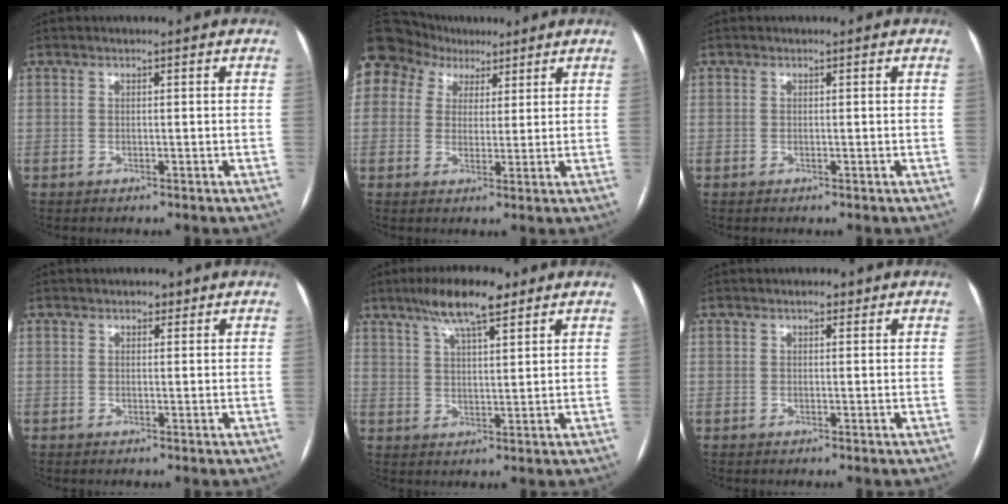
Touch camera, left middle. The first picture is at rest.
{"total": 16.0, "force": [8.7, 12.5, 5.1], "torque": [-0.165, 0.074, 0.163]}
{"total": 0.0}
{"total": 1.6, "force": [1.1, 0.8, 0.8], "torque": [-0.014, 0.004, 0.014]}
{"total": 9.0, "force": [6.2, 1.7, 6.3], "torque": [-0.116, 0.014, 0.106]}
{"total": 1.5, "force": [1.0, 0.6, 0.9], "torque": [-0.016, 0.005, 0.014]}